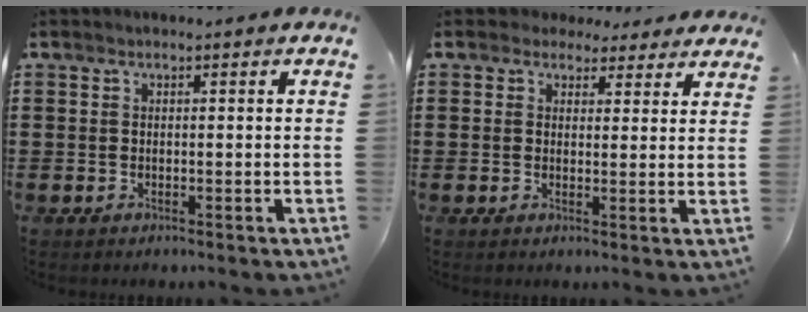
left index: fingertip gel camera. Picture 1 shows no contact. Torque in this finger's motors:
{"motor_torque": [2.14, 0.00, 0.29, -0.02]}